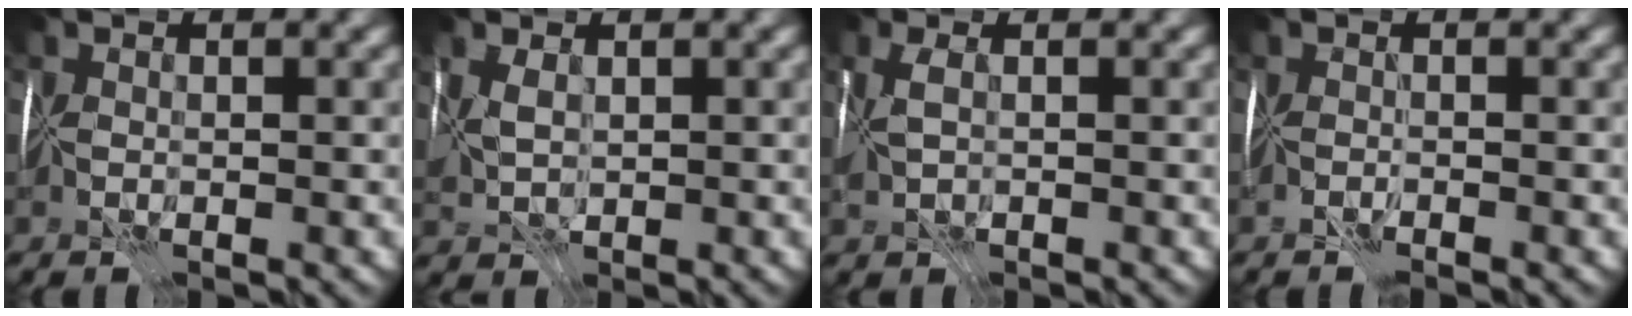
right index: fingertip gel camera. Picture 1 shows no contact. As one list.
[{"total": 2.0, "force": [0.6, 0.8, 1.8], "torque": [-0.032, -0.002, 0.015]}, {"total": 1.8, "force": [0.2, 0.2, 1.8], "torque": [-0.043, -0.002, 0.011]}, {"total": 2.0, "force": [-1.1, -1.4, -0.9], "torque": [0.022, -0.007, -0.022]}]